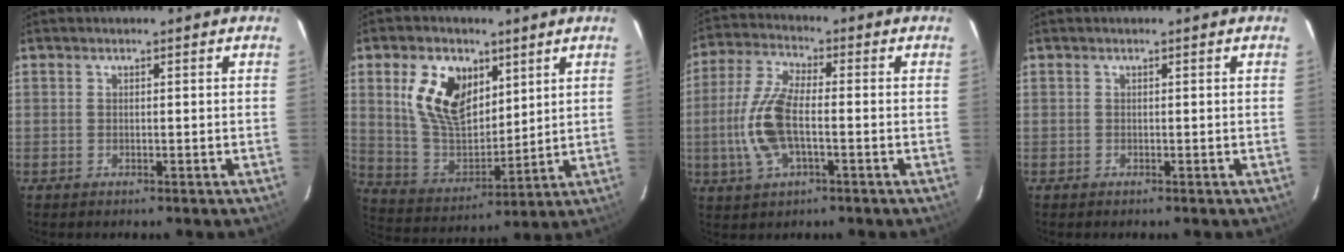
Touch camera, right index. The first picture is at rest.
{"total": 14.3, "force": [5.9, 8.7, 9.7], "torque": [-0.191, 0.013, 0.124]}
{"total": 11.4, "force": [-2.2, 4.6, 10.2], "torque": [-0.227, 0.005, -0.046]}
{"total": 0.0}